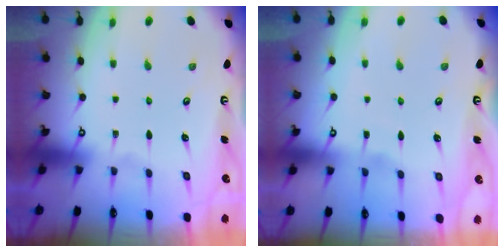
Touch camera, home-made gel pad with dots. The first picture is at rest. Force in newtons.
{"total": 2.6, "press": 2.5, "slide": 0.2}